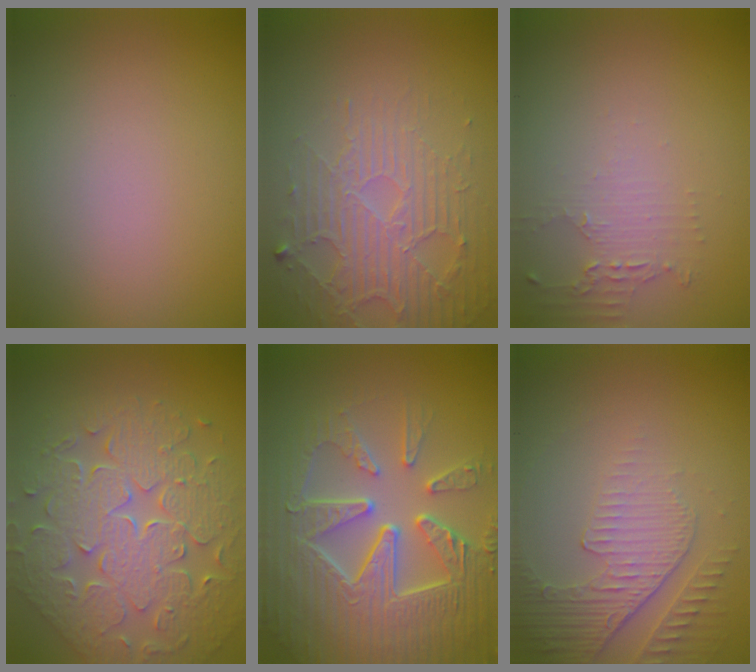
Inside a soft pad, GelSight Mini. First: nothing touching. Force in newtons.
{"total": 5.5, "press": 3.5, "slide": 4.3}
{"total": 2.0, "press": 1.4, "slide": 1.5}
{"total": 9.3, "press": 6.8, "slide": 6.3}
{"total": 10.1, "press": 6.8, "slide": 7.5}
{"total": 4.9, "press": 3.3, "slide": 3.6}